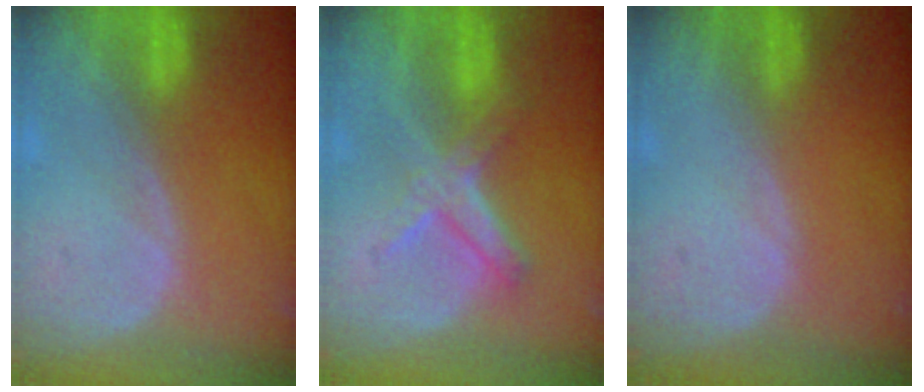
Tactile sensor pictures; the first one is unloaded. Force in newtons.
{"total": 5.8, "press": 5.4, "slide": 1.9}
{"total": 0.0}